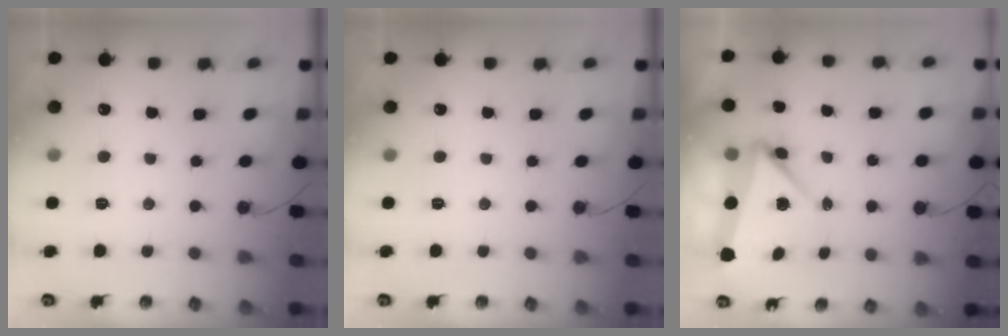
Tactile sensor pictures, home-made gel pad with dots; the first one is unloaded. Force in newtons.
{"total": 0.0}
{"total": 5.7, "press": 5.7, "slide": 0.1}